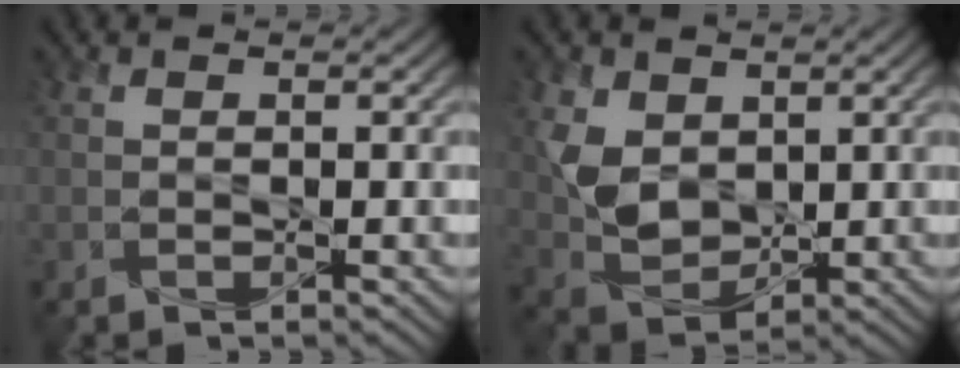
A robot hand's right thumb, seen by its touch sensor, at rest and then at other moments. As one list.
[{"total": 5.9, "force": [1.7, 4.4, 3.6], "torque": [-0.090, -0.006, 0.038]}]